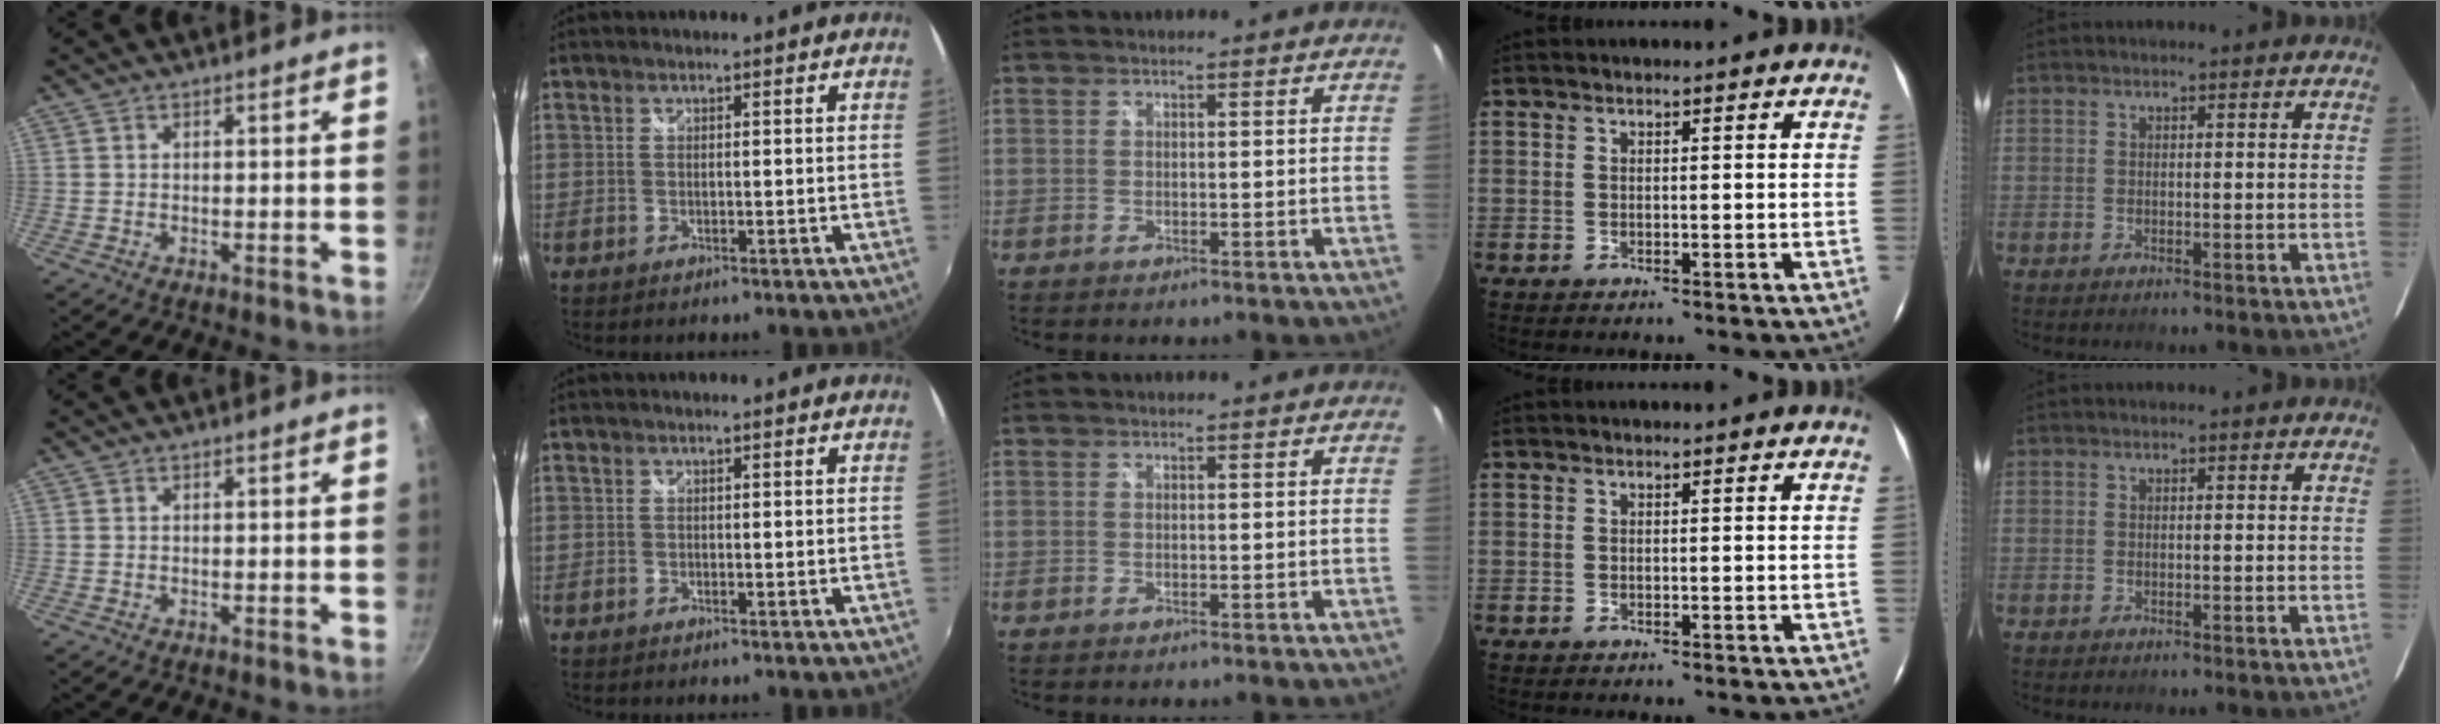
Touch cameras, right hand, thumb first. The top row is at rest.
{}